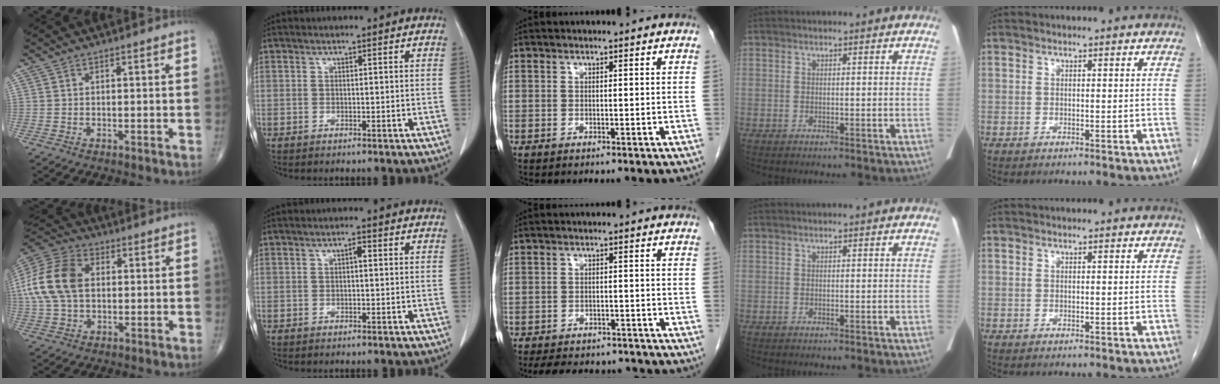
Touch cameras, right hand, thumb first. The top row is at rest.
{"thumb": {"total": 14.9, "force": [1.6, 9.8, 11.1], "torque": [-0.230, 0.023, 0.024]}, "index": {"total": 1.2, "force": [0.2, 0.4, 1.1], "torque": [-0.017, 0.004, 0.002]}, "middle": {"total": 11.9, "force": [-10.4, 4.5, 3.8], "torque": [-0.069, 0.004, -0.129]}}